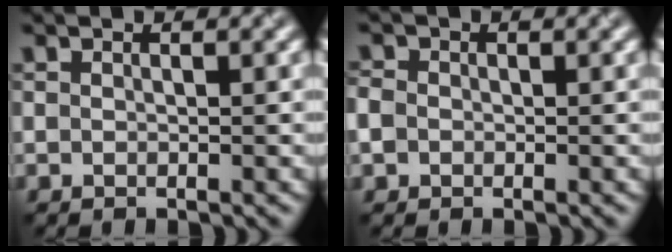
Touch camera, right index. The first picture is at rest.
{"total": 1.6, "force": [-0.3, 1.5, 0.6], "torque": [-0.012, -0.001, -0.006]}